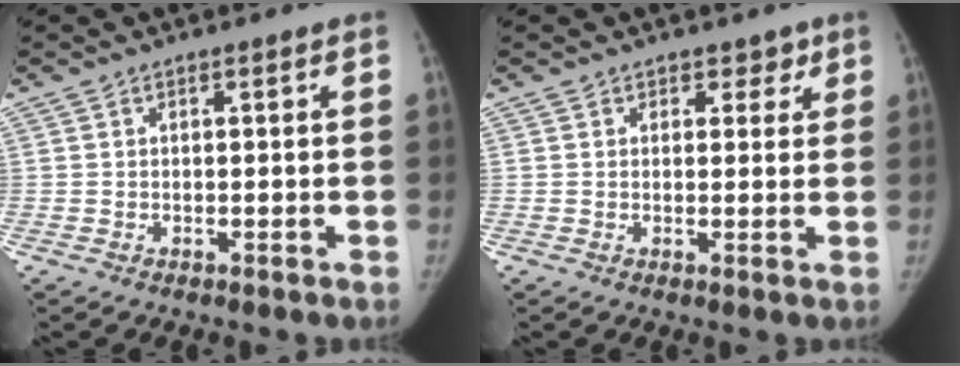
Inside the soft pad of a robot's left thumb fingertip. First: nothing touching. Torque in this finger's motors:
{"motor_torque": [-0.26, -0.03, 0.08, 0.03, -0.07]}